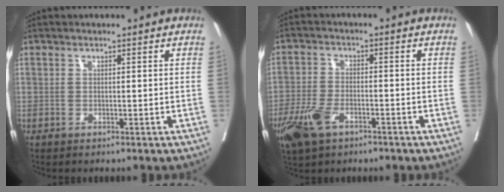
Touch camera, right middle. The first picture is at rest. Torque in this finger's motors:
{"motor_torque": [1.20, -0.93, 0.52, 0.12]}